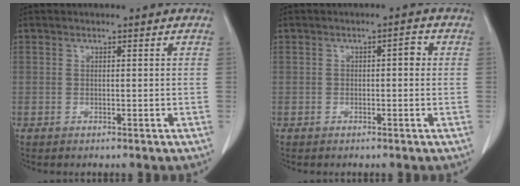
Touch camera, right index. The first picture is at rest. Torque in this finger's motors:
{"motor_torque": [0.04, 0.08, 0.10, 0.01]}